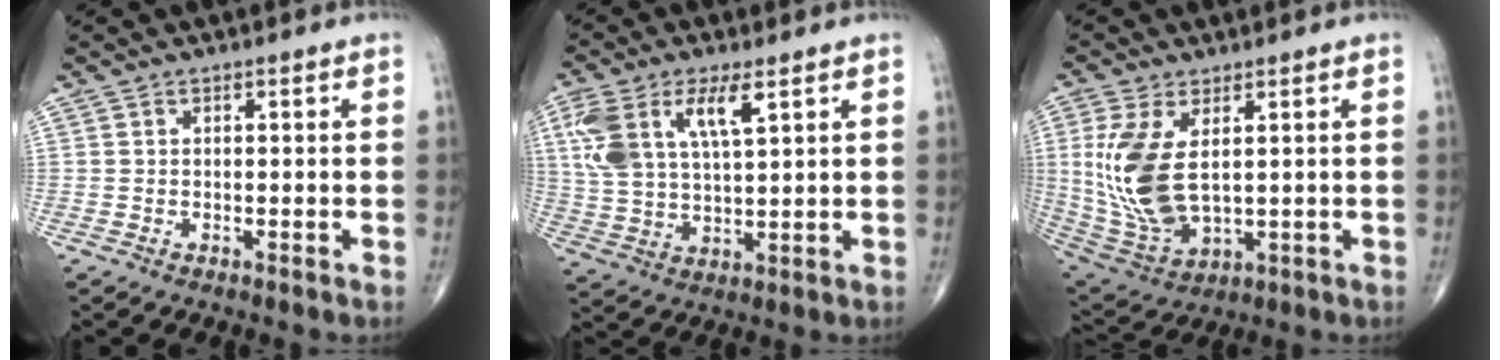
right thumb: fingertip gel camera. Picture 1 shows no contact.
{"total": 13.1, "force": [5.4, 5.5, 10.6], "torque": [-0.226, -0.007, 0.108]}
{"total": 14.2, "force": [2.2, 7.3, 12.0], "torque": [-0.253, -0.017, 0.062]}